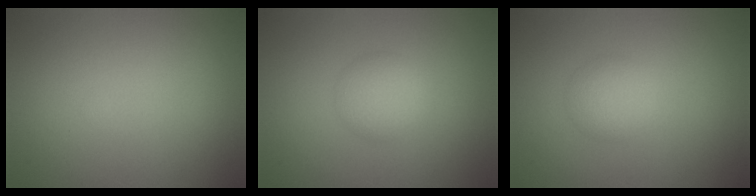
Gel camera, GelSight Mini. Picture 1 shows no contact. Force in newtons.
{"total": 2.6, "press": 2.6, "slide": 0.0}
{"total": 2.3, "press": 2.3, "slide": 0.1}